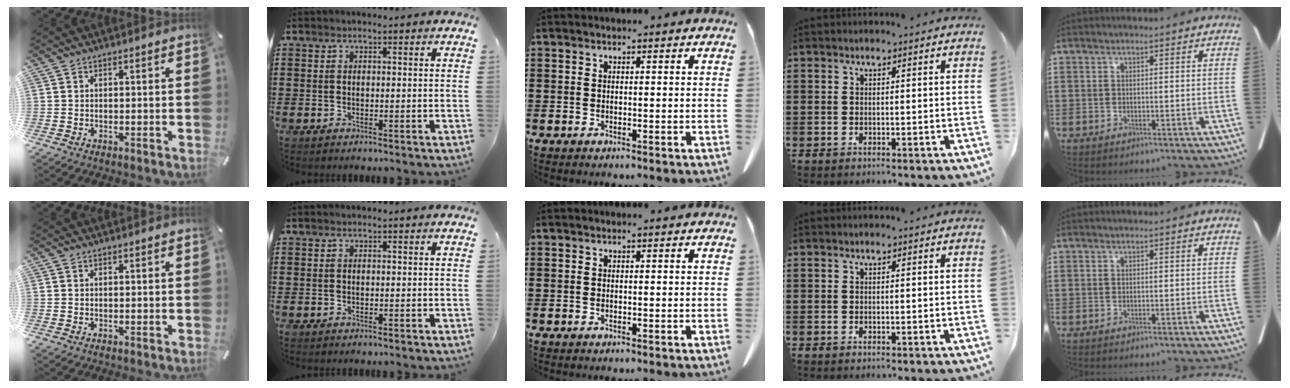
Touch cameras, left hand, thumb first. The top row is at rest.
{}